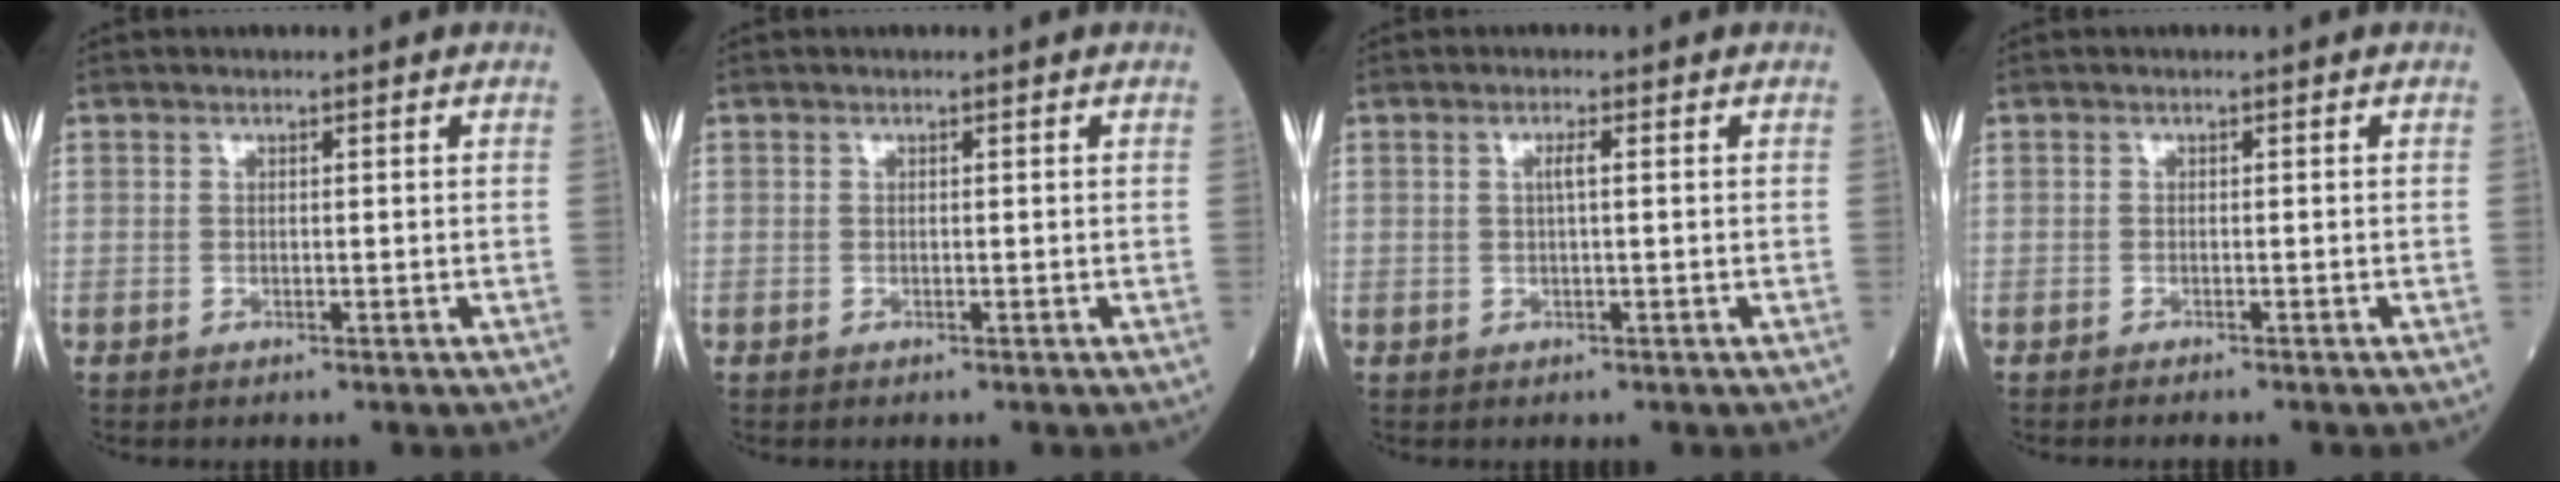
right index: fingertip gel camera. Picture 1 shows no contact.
{"total": 0.0}
{"total": 1.4, "force": [0.2, 0.0, 1.4], "torque": [-0.028, 0.002, 0.003]}
{"total": 2.7, "force": [-2.3, 0.0, 1.3], "torque": [-0.016, -0.002, -0.027]}